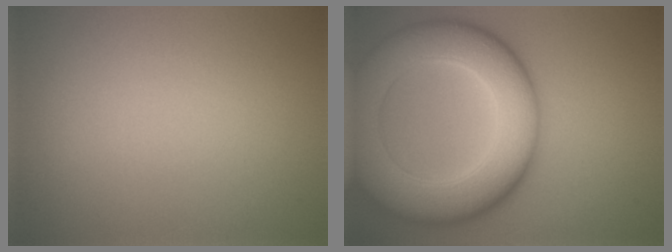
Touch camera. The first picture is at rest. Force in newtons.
{"total": 11.6, "press": 11.6, "slide": 0.5}